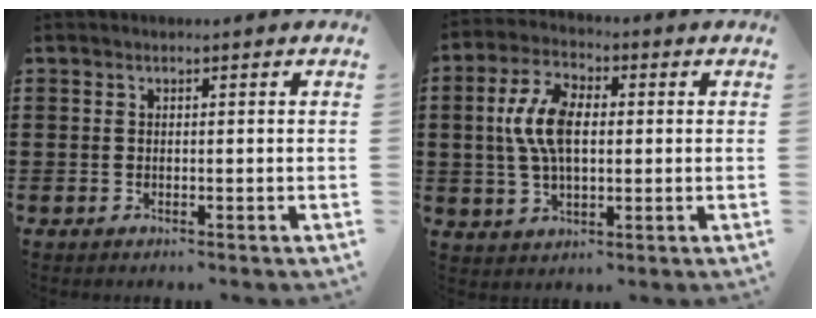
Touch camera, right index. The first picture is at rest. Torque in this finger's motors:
{"motor_torque": [1.67, -0.46, 0.97, 0.21]}